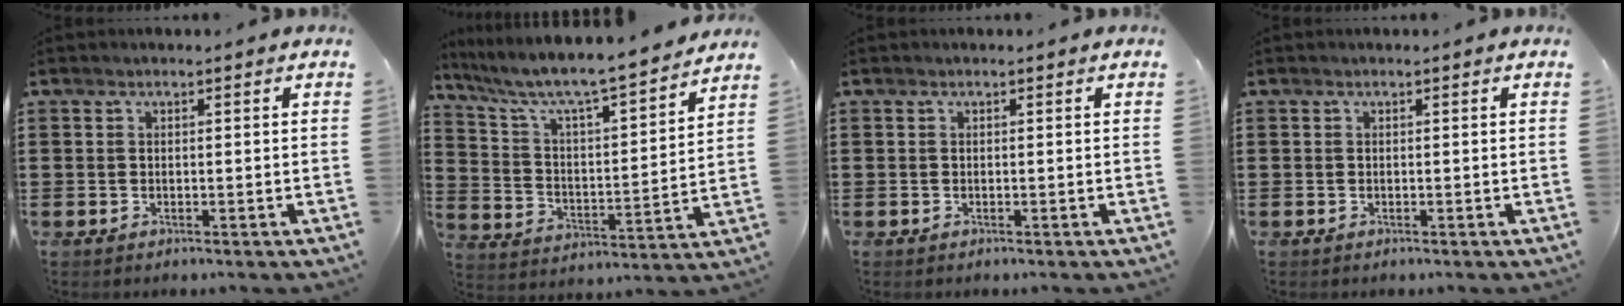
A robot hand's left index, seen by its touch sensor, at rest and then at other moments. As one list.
[{"total": 6.3, "force": [5.5, 0.5, 3.1], "torque": [-0.086, -0.046, 0.083]}, {"total": 0.0}, {"total": 0.0}]